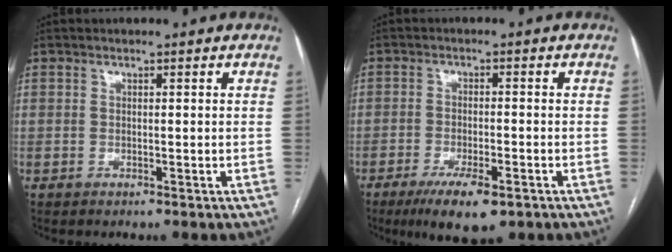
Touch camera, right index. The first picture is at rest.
{"total": 8.2, "force": [-5.0, 2.0, 6.1], "torque": [-0.105, -0.016, -0.078]}